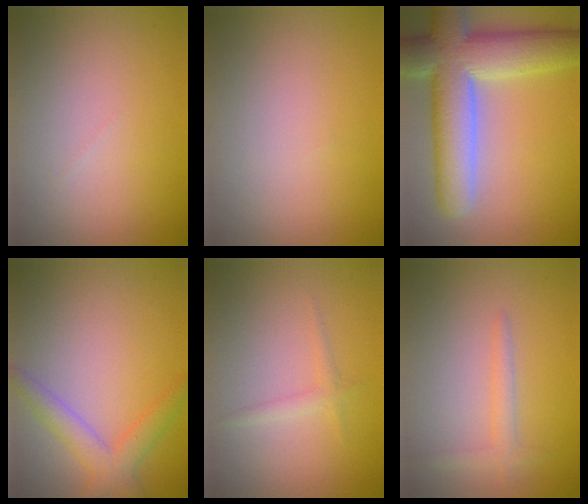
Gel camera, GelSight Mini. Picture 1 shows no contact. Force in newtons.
{"total": 0.0}
{"total": 11.1, "press": 11.0, "slide": 1.0}
{"total": 3.2, "press": 3.2, "slide": 0.0}
{"total": 1.1, "press": 1.1, "slide": 0.1}
{"total": 1.4, "press": 1.4, "slide": 0.2}